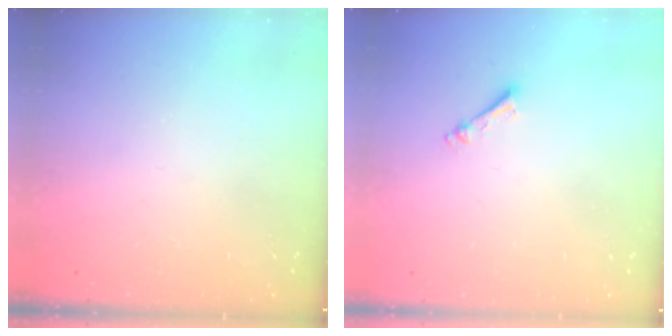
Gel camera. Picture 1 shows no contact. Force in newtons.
{"total": 2.5, "press": 2.5, "slide": 0.4}